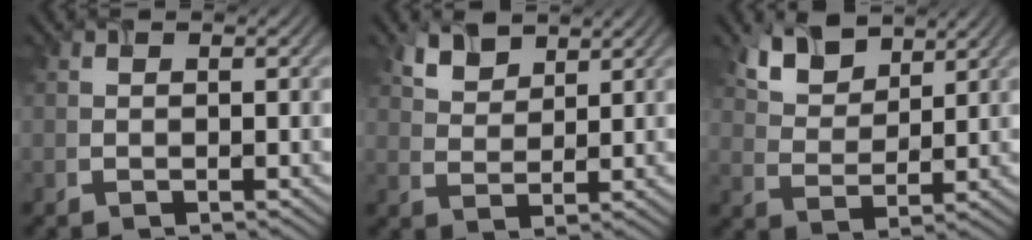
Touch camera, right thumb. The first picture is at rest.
{"total": 3.6, "force": [2.6, 1.8, 1.7], "torque": [-0.047, 0.000, 0.063]}
{"total": 6.0, "force": [4.0, 3.1, 3.2], "torque": [-0.078, 0.004, 0.087]}